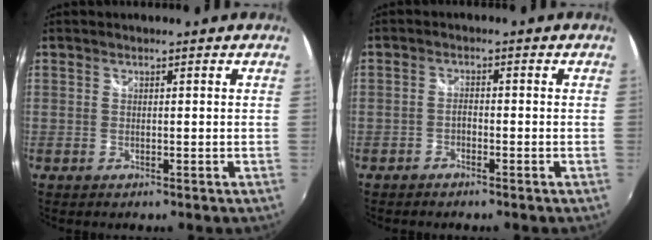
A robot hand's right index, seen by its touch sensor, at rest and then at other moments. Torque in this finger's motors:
{"motor_torque": [0.70, 0.51, 0.08, 0.00]}